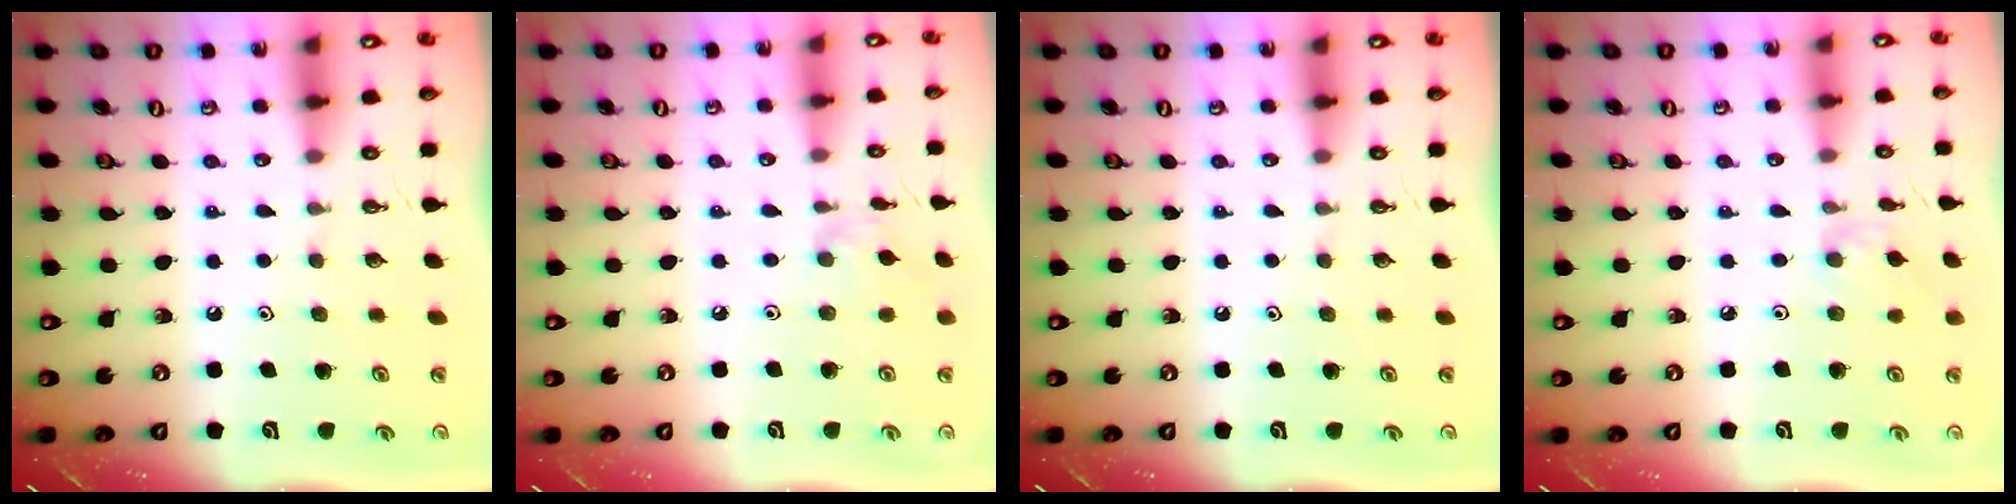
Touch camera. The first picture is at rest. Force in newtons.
{"total": 2.5, "press": 2.5, "slide": 0.5}
{"total": 0.0}
{"total": 3.0, "press": 3.0, "slide": 0.5}